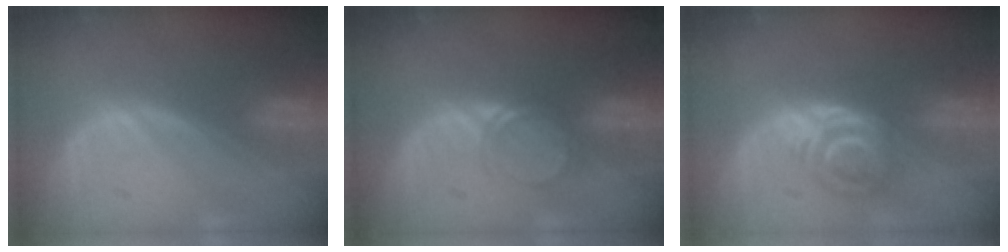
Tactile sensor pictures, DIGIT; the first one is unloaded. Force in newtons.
{"total": 2.8, "press": 2.8, "slide": 0.2}
{"total": 5.4, "press": 5.1, "slide": 1.6}